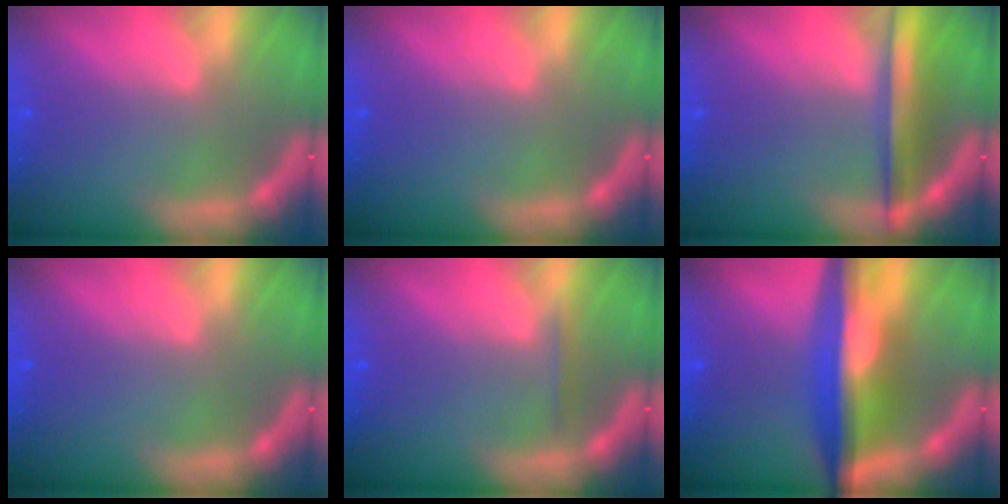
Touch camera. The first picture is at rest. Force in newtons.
{"total": 0.0}
{"total": 5.0}
{"total": 0.0}
{"total": 0.9}
{"total": 9.6}